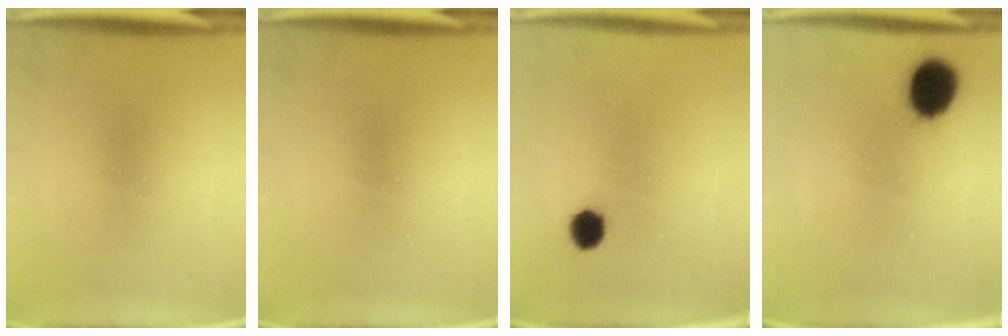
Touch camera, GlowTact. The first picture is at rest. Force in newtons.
{"total": 0.0}
{"total": 3.9}
{"total": 9.5}